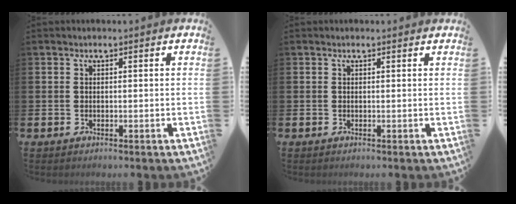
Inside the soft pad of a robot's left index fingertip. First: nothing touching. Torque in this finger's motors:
{"motor_torque": [0.91, -1.23, 0.16, 0.03]}